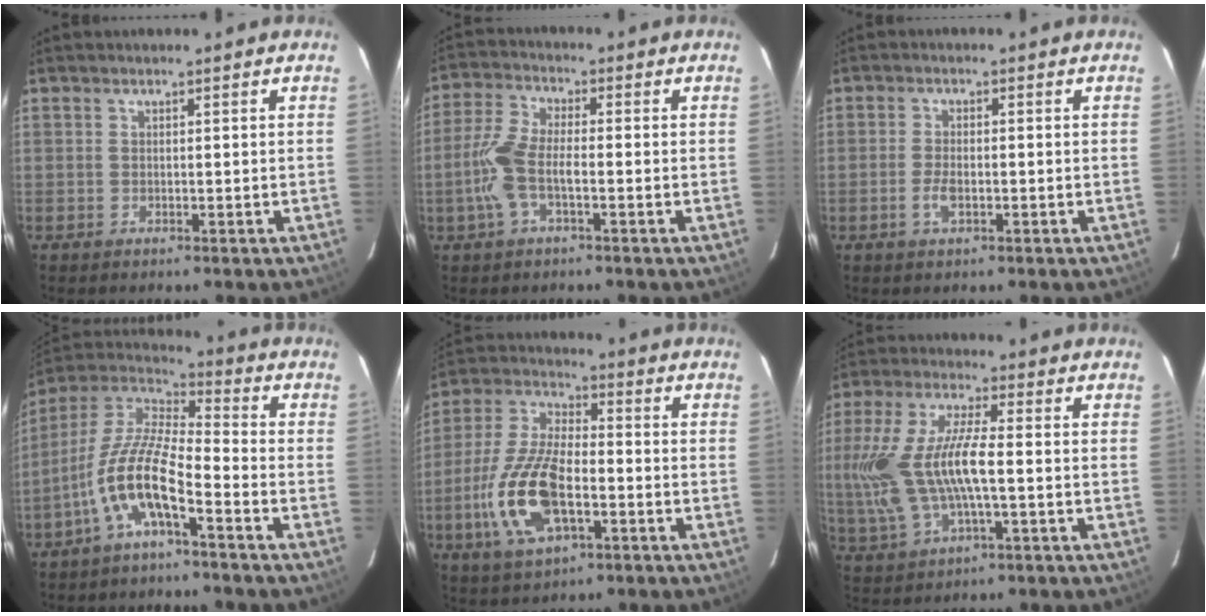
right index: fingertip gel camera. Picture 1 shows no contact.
{"total": 8.0, "force": [-2.3, 2.7, 7.2], "torque": [-0.166, 0.006, -0.049]}
{"total": 3.0, "force": [-1.2, 1.4, 2.4], "torque": [-0.054, -0.001, -0.023]}
{"total": 12.4, "force": [-5.8, 3.1, 10.5], "torque": [-0.215, 0.002, -0.116]}
{"total": 16.1, "force": [-4.9, 7.1, 13.5], "torque": [-0.299, -0.004, -0.091]}
{"total": 16.0, "force": [-1.4, 5.5, 14.9], "torque": [-0.305, -0.004, -0.019]}